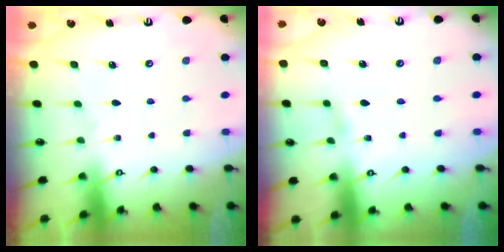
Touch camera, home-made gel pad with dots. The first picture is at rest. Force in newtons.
{"total": 2.6, "press": 2.6, "slide": 0.3}